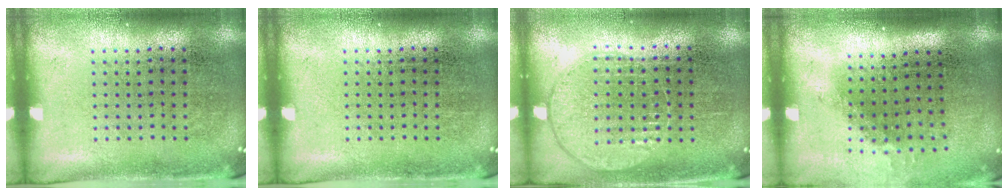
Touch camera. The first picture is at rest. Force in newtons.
{"total": 0.0}
{"total": 0.9, "press": 0.9, "slide": 0.4}
{"total": 1.2, "press": 0.9, "slide": 0.9}